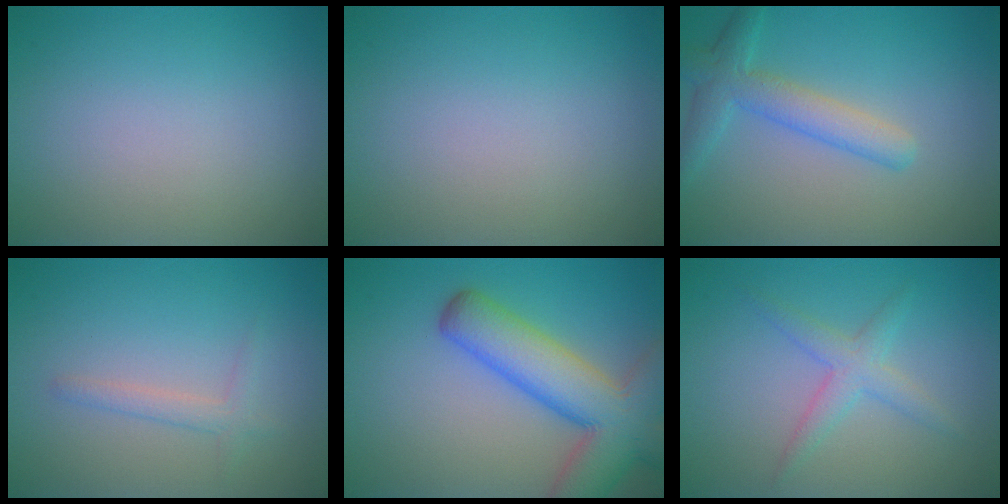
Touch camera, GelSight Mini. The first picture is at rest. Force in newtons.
{"total": 0.0}
{"total": 3.7, "press": 3.7, "slide": 0.1}
{"total": 1.5, "press": 1.5, "slide": 0.1}
{"total": 9.2, "press": 9.2, "slide": 0.4}
{"total": 2.4, "press": 2.4, "slide": 0.1}